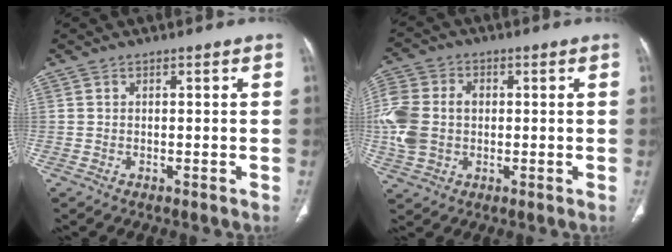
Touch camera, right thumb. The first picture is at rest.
{"total": 13.6, "force": [0.0, 10.2, 8.9], "torque": [-0.215, 0.017, 0.003]}